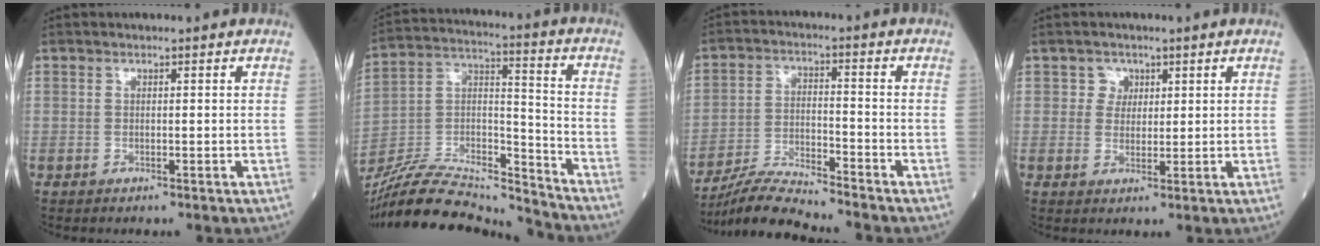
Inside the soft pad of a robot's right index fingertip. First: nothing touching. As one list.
[{"total": 20.4, "force": [-19.5, 2.4, 5.6], "torque": [-0.117, 0.025, -0.338]}, {"total": 7.9, "force": [-7.7, -0.9, 1.6], "torque": [-0.033, -0.011, -0.146]}, {"total": 2.4, "force": [1.1, 2.1, 0.2], "torque": [0.003, -0.002, 0.013]}]